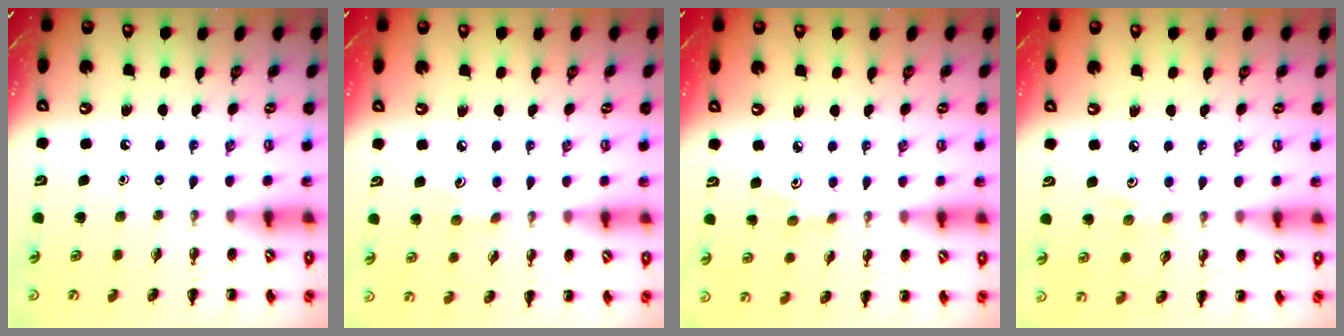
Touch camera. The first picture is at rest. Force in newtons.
{"total": 7.1, "press": 6.9, "slide": 1.6}
{"total": 2.7, "press": 2.7, "slide": 0.3}
{"total": 3.8, "press": 3.7, "slide": 0.9}